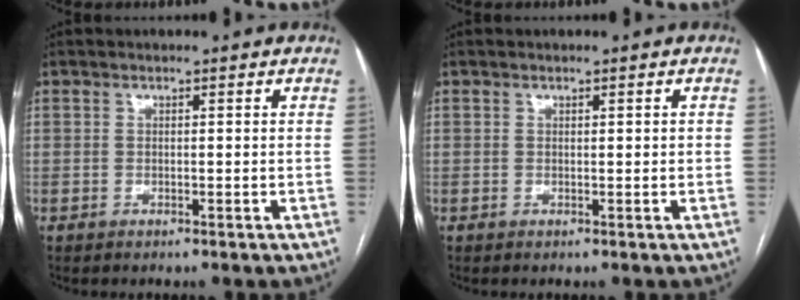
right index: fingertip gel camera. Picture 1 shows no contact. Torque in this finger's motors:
{"motor_torque": [-0.05, 0.10, -0.03, -0.01]}